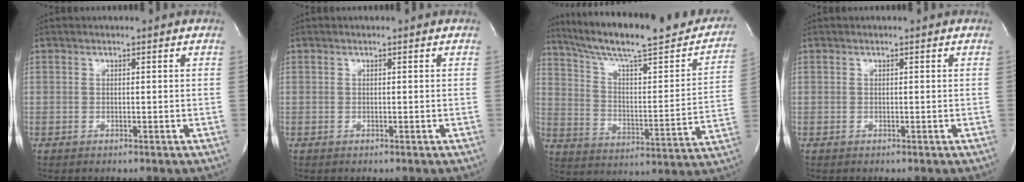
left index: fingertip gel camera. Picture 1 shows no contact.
{"total": 0.0}
{"total": 26.8, "force": [22.5, 4.0, 14.1], "torque": [-0.220, -0.022, 0.311]}
{"total": 0.0}